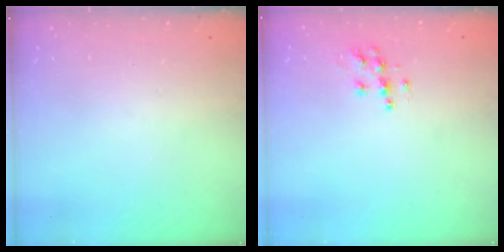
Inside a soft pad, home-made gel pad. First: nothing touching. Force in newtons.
{"total": 7.0, "press": 7.0, "slide": 0.3}